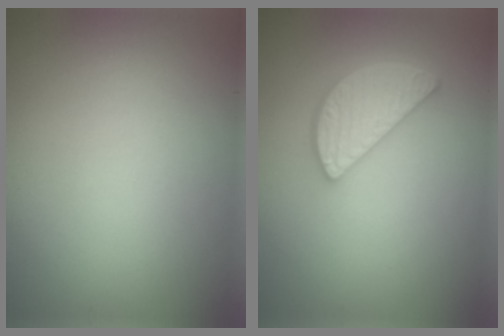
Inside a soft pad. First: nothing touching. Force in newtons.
{"total": 3.7, "press": 3.2, "slide": 1.9}